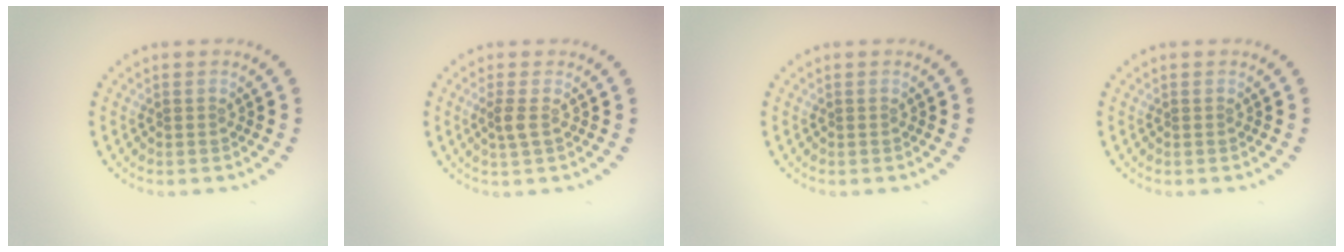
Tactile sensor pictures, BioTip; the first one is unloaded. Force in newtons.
{"total": 1.3, "press": 1.1, "slide": 0.7}
{"total": 0.0}
{"total": 0.0}